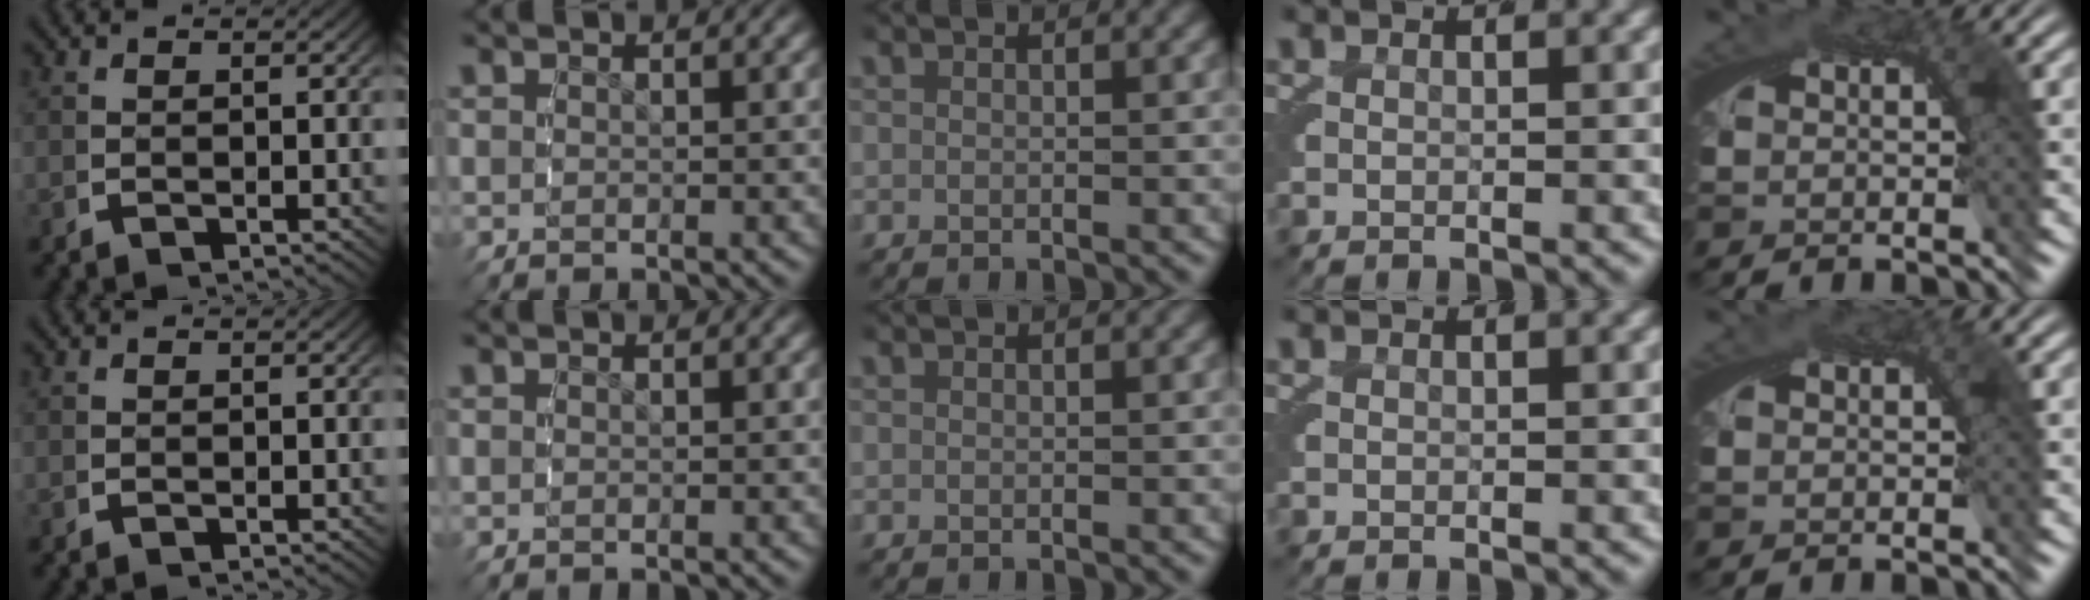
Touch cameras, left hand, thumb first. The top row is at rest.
{}